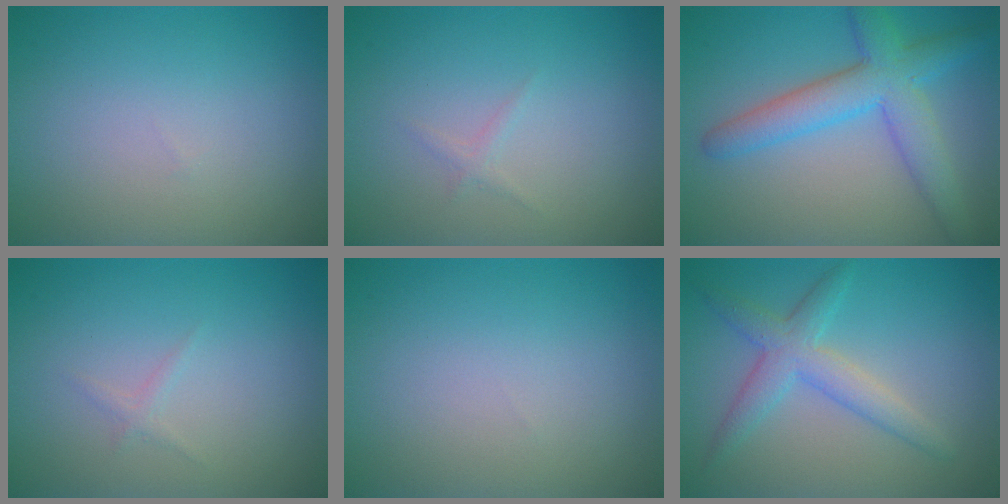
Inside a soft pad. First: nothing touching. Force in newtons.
{"total": 0.7, "press": 0.7, "slide": 0.1}
{"total": 5.9, "press": 5.9, "slide": 0.1}
{"total": 0.7, "press": 0.7, "slide": 0.1}
{"total": 0.0}
{"total": 3.5, "press": 3.5, "slide": 0.2}